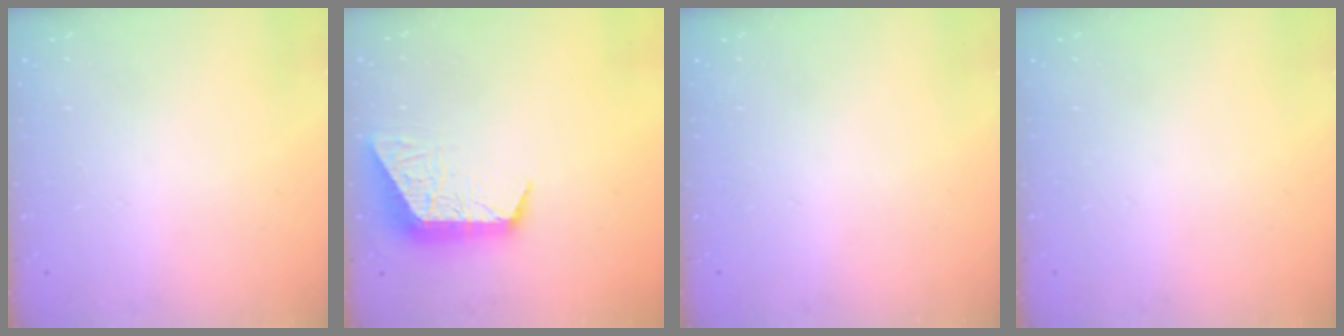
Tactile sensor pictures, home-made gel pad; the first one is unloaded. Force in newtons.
{"total": 9.9, "press": 9.9, "slide": 0.9}
{"total": 0.0}
{"total": 0.0}